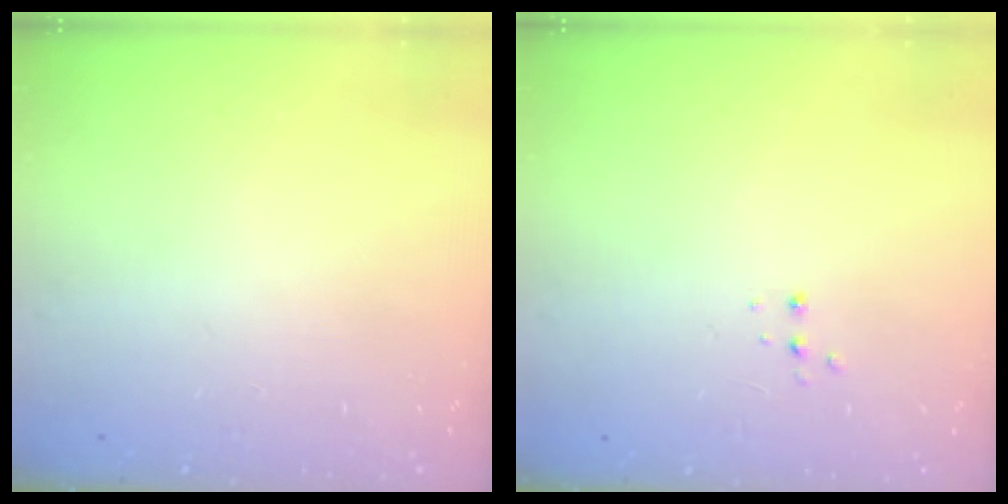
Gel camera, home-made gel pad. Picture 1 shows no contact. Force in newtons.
{"total": 2.7, "press": 2.7, "slide": 0.5}